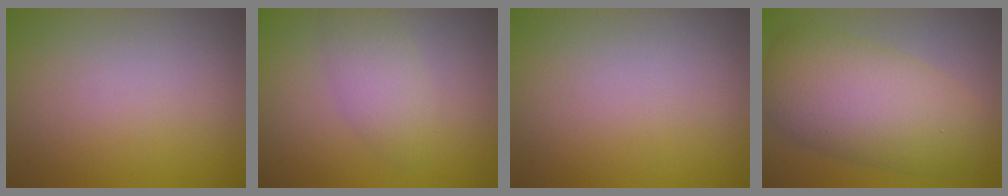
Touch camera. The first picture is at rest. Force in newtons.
{"total": 2.7, "press": 2.7, "slide": 0.1}
{"total": 0.0}
{"total": 7.2, "press": 7.2, "slide": 0.3}